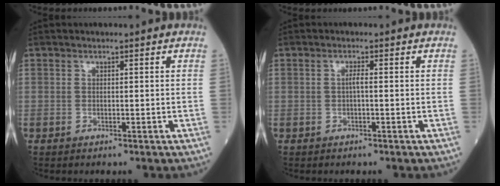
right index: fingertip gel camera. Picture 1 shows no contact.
{"total": 1.1, "force": [-0.2, 0.0, 1.1], "torque": [-0.020, 0.002, -0.004]}